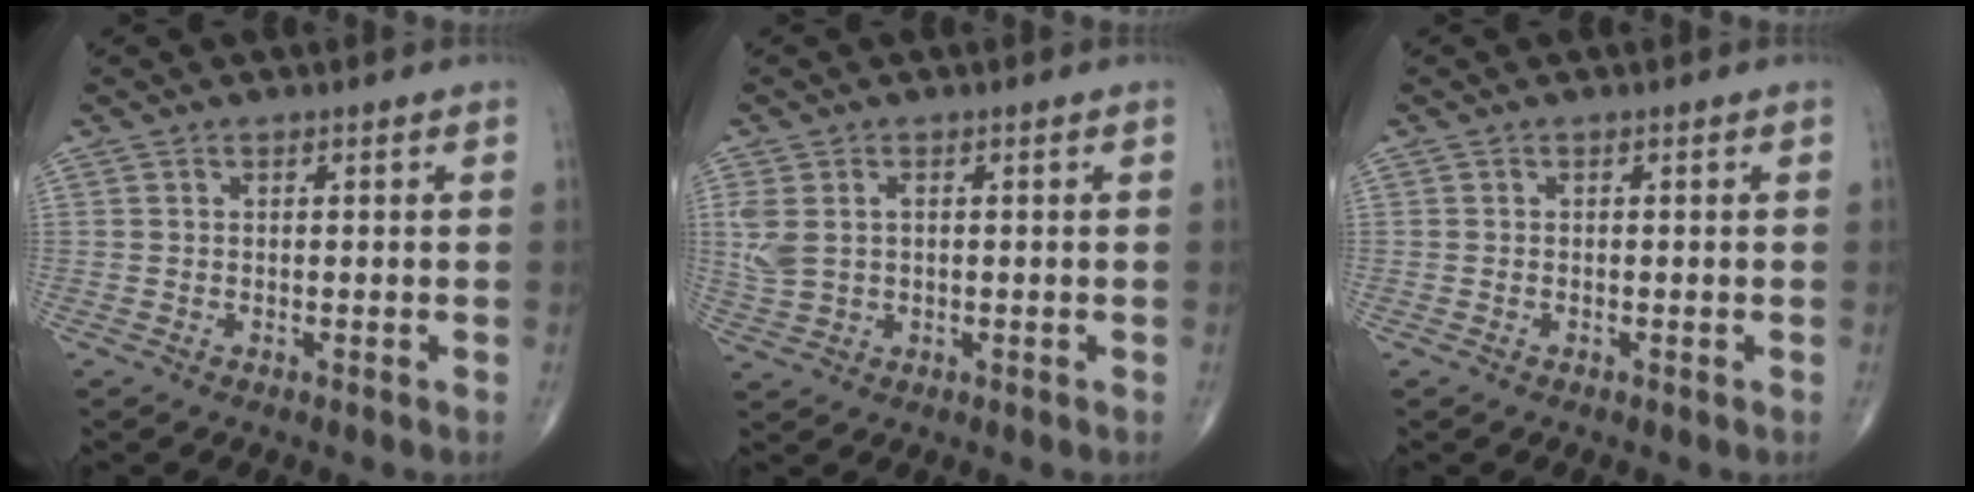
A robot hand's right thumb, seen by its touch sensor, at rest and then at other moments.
{"total": 5.4, "force": [0.7, 3.5, 4.1], "torque": [-0.106, 0.010, 0.021]}
{"total": 0.0}